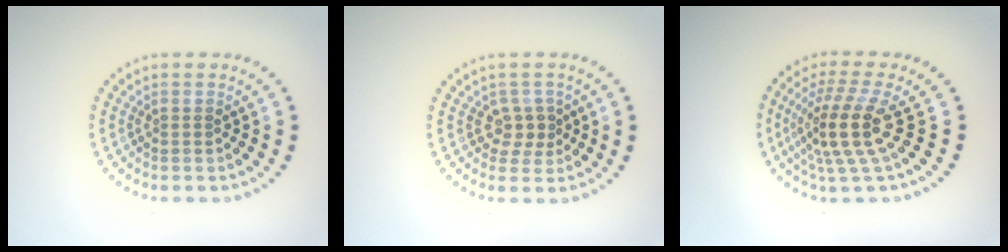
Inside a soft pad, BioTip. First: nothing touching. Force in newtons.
{"total": 1.7, "press": 1.5, "slide": 0.9}
{"total": 4.8, "press": 3.6, "slide": 3.2}